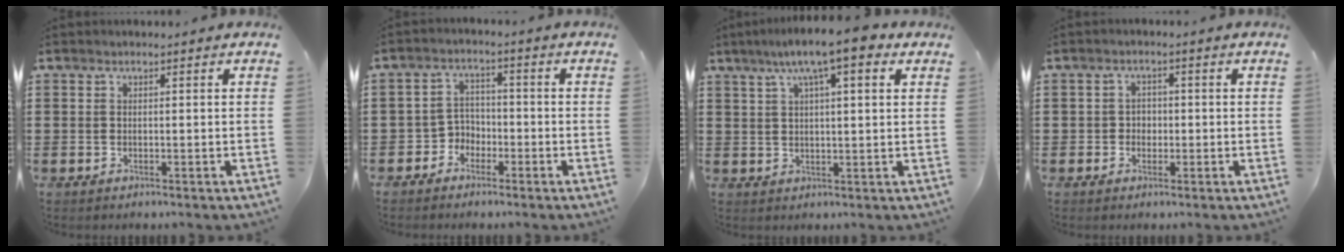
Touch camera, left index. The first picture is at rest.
{"total": 3.4, "force": [-2.4, 2.4, 0.6], "torque": [-0.021, 0.007, -0.053]}
{"total": 8.7, "force": [5.1, 1.3, 6.9], "torque": [-0.135, 0.004, 0.086]}
{"total": 1.9, "force": [-0.4, 1.7, 0.6], "torque": [-0.018, 0.005, -0.011]}